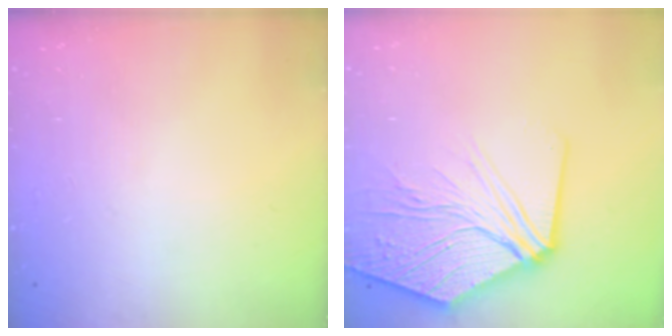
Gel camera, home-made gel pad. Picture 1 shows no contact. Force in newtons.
{"total": 14.5, "press": 14.4, "slide": 2.0}